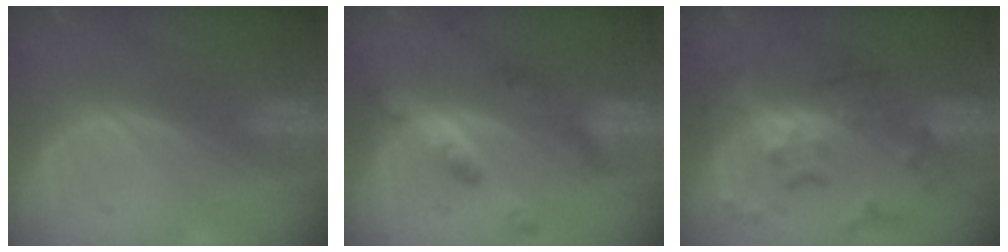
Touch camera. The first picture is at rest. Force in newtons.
{"total": 6.0, "press": 6.0, "slide": 0.4}
{"total": 8.0, "press": 8.0, "slide": 0.5}